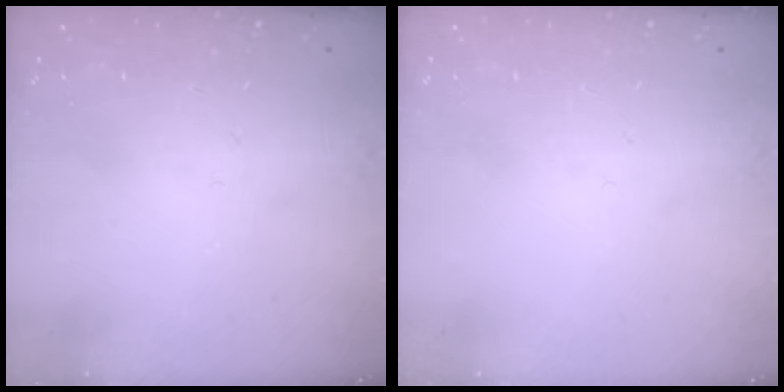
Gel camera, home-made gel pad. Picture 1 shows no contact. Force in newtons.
{"total": 0.0}